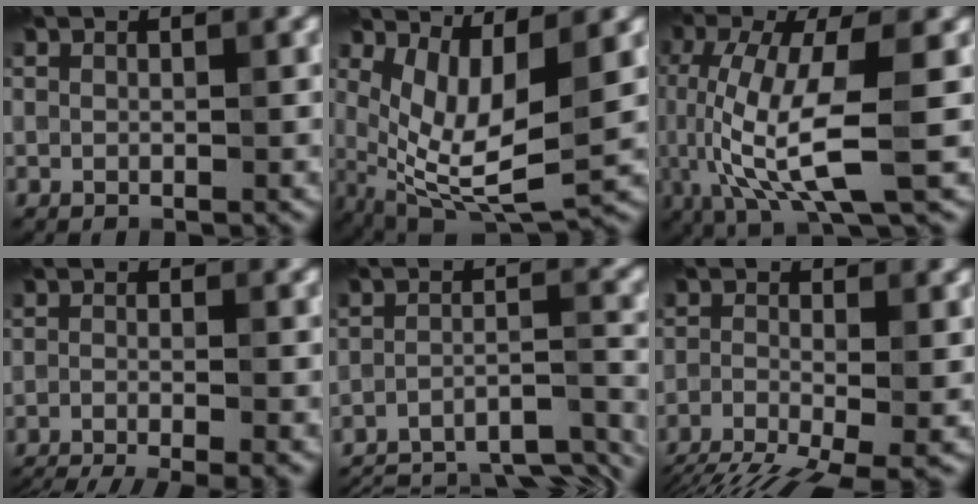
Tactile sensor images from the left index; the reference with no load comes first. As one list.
[{"total": 7.7, "force": [1.1, 2.8, 7.1], "torque": [-0.147, -0.019, 0.026]}, {"total": 9.6, "force": [-0.6, 2.9, 9.2], "torque": [-0.183, -0.013, -0.007]}, {"total": 9.1, "force": [-7.5, 2.5, 4.6], "torque": [-0.054, -0.025, -0.094]}, {"total": 14.7, "force": [-13.7, 2.8, 4.7], "torque": [-0.058, -0.001, -0.180]}, {"total": 9.7, "force": [-6.9, 3.1, 6.0], "torque": [-0.109, -0.035, -0.098]}]